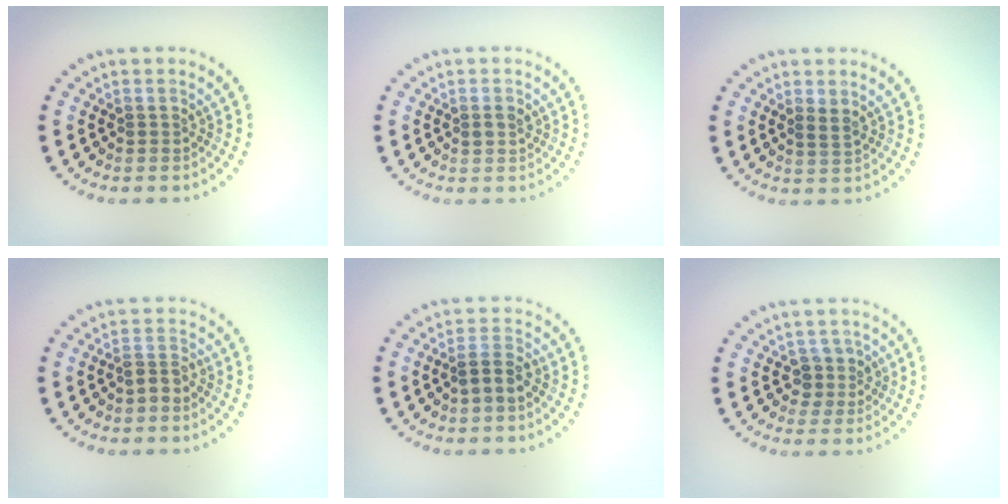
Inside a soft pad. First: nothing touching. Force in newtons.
{"total": 1.0, "press": 1.0, "slide": 0.1}
{"total": 0.7, "press": 0.4, "slide": 0.5}
{"total": 1.9, "press": 1.3, "slide": 1.3}
{"total": 2.0, "press": 1.8, "slide": 0.8}
{"total": 2.0, "press": 1.6, "slide": 1.2}